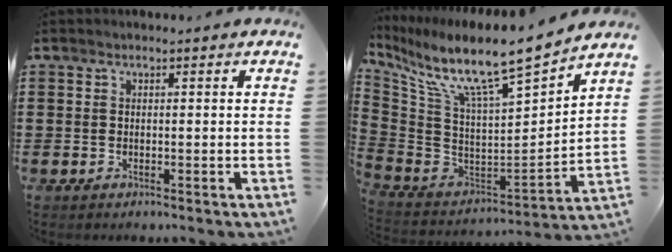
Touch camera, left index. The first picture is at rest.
{"total": 10.6, "force": [8.1, 1.0, 6.7], "torque": [-0.160, -0.069, 0.131]}